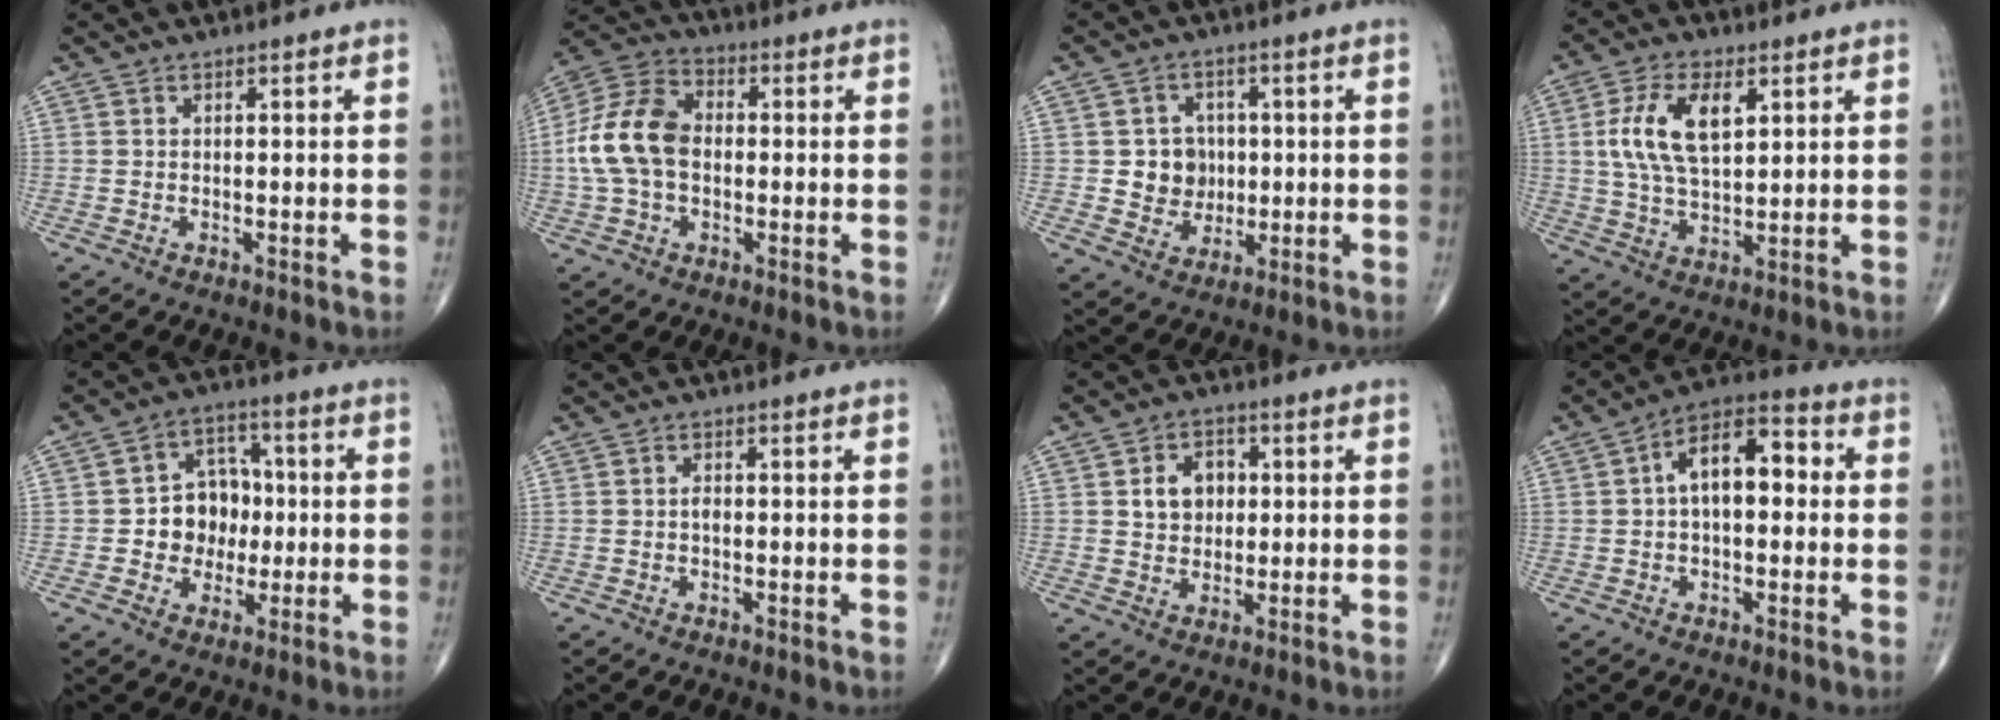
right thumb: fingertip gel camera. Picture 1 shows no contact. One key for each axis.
{"total": 13.7, "fx": -0.4, "fy": 9.3, "fz": 10.1, "tx": -0.200, "ty": 0.034, "tz": -0.013}
{"total": 7.3, "fx": 0.3, "fy": 6.7, "fz": 2.9, "tx": -0.009, "ty": 0.005, "tz": 0.007}
{"total": 11.9, "fx": 3.2, "fy": 6.1, "fz": 9.7, "tx": -0.184, "ty": -0.004, "tz": 0.063}
{"total": 9.9, "fx": -0.6, "fy": 8.3, "fz": 5.4, "tx": -0.032, "ty": 0.025, "tz": -0.014}
{"total": 1.1, "fx": -0.2, "fy": 0.7, "fz": 0.9, "tx": -0.010, "ty": 0.002, "tz": -0.006}
{"total": 6.9, "fx": 1.2, "fy": 5.4, "fz": 4.0, "tx": -0.037, "ty": 0.003, "tz": 0.019}
{"total": 11.4, "fx": 1.1, "fy": 6.2, "fz": 9.5, "tx": -0.135, "ty": 0.037, "tz": 0.004}